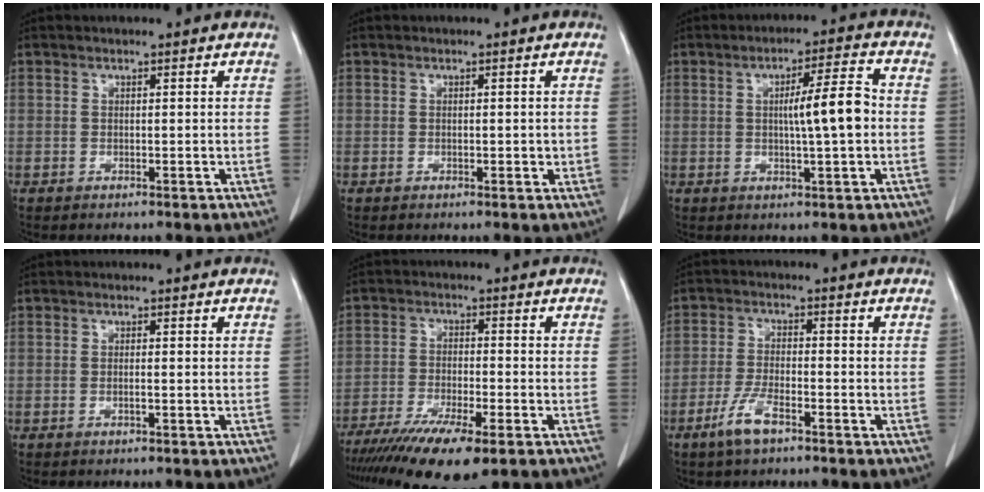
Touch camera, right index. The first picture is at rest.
{"total": 1.4, "force": [-0.2, 0.5, 1.3], "torque": [-0.021, 0.000, 0.000]}
{"total": 7.5, "force": [0.0, 0.3, 7.5], "torque": [-0.115, 0.008, -0.002]}
{"total": 0.8, "force": [-0.3, 0.0, 0.8], "torque": [-0.018, -0.001, -0.004]}
{"total": 13.4, "force": [-9.3, 2.3, 9.3], "torque": [-0.162, -0.034, -0.153]}
{"total": 5.5, "force": [-3.5, 1.3, 4.1], "torque": [-0.089, -0.004, -0.066]}